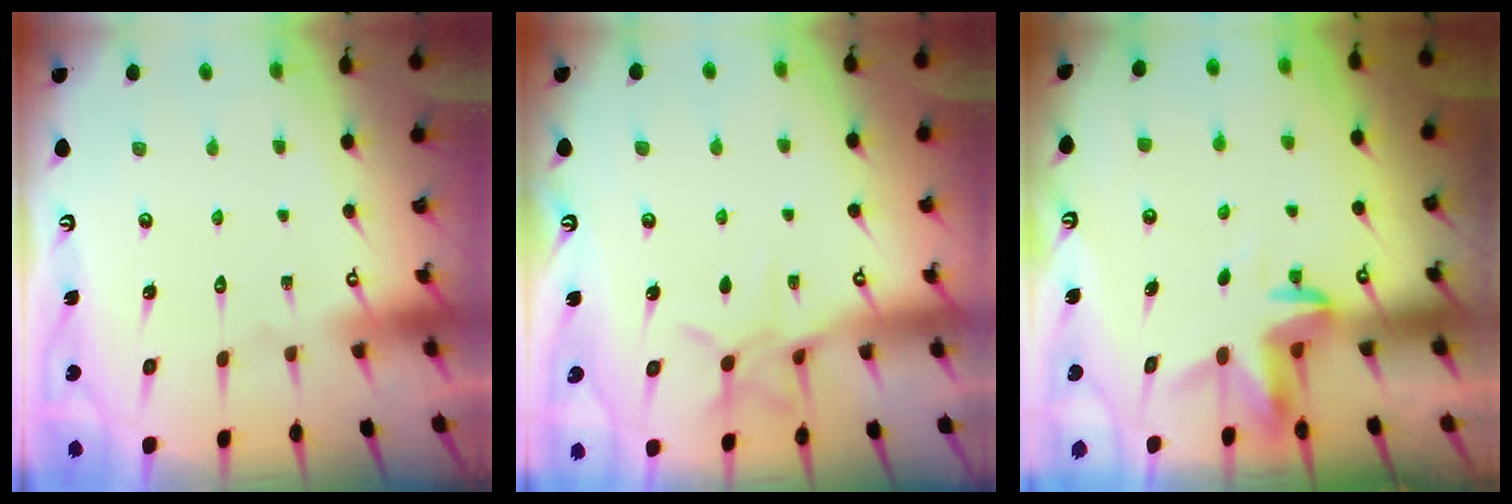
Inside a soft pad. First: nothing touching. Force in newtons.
{"total": 7.8, "press": 7.8, "slide": 0.5}
{"total": 3.4, "press": 3.4, "slide": 0.2}